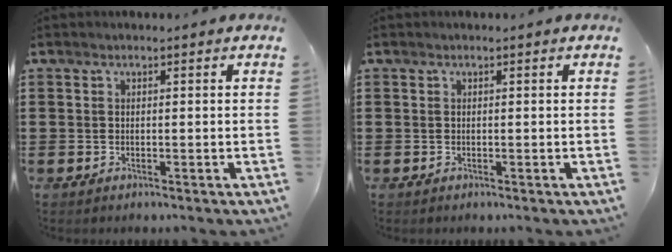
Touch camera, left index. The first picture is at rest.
{"total": 0.0}